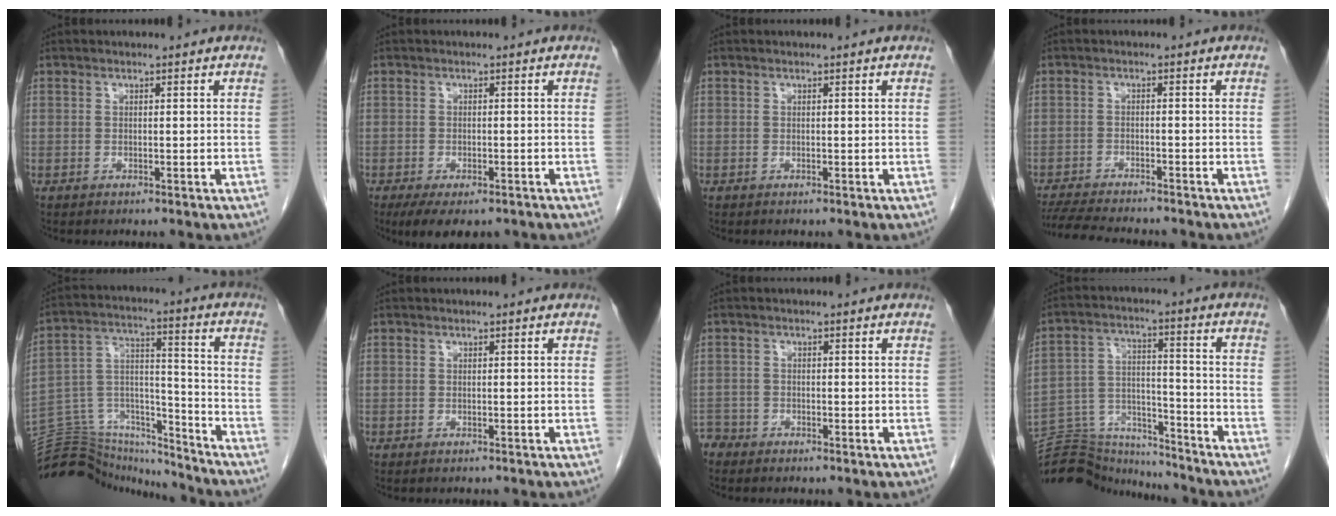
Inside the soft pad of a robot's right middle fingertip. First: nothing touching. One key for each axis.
{"total": 6.1, "fx": -4.4, "fy": 2.4, "fz": 3.5, "tx": -0.051, "ty": -0.009, "tz": -0.065}
{"total": 0.0}
{"total": 10.2, "fx": -9.3, "fy": 1.0, "fz": 3.9, "tx": -0.065, "ty": -0.012, "tz": -0.142}
{"total": 20.4, "fx": -19.6, "fy": 4.6, "fz": 3.1, "tx": -0.076, "ty": 0.050, "tz": -0.311}
{"total": 0.6, "fx": -0.6, "fy": -0.1, "fz": 0.0, "tx": -0.007, "ty": -0.003, "tz": -0.008}
{"total": 2.4, "fx": -2.2, "fy": 0.9, "fz": -0.3, "tx": 0.002, "ty": 0.000, "tz": -0.046}
{"total": 17.8, "fx": -17.0, "fy": 4.2, "fz": 3.1, "tx": -0.080, "ty": 0.039, "tz": -0.269}